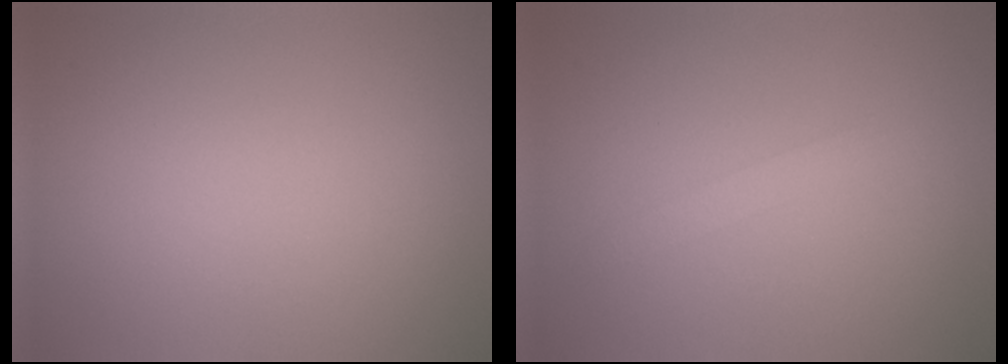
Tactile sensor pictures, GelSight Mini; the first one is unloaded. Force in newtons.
{"total": 1.0, "press": 1.0, "slide": 0.0}